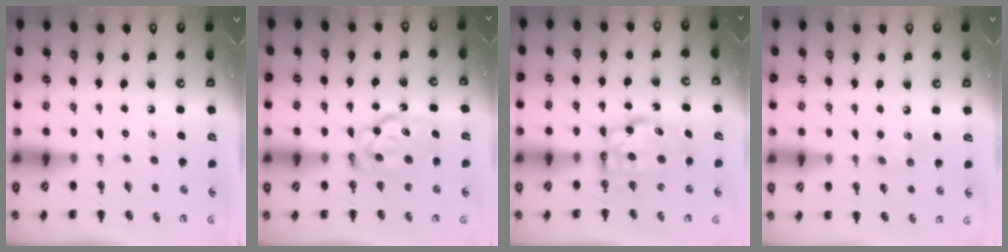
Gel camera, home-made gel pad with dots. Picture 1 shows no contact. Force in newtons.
{"total": 8.3, "press": 8.1, "slide": 1.5}
{"total": 7.1, "press": 7.0, "slide": 1.1}
{"total": 5.9, "press": 5.8, "slide": 1.4}